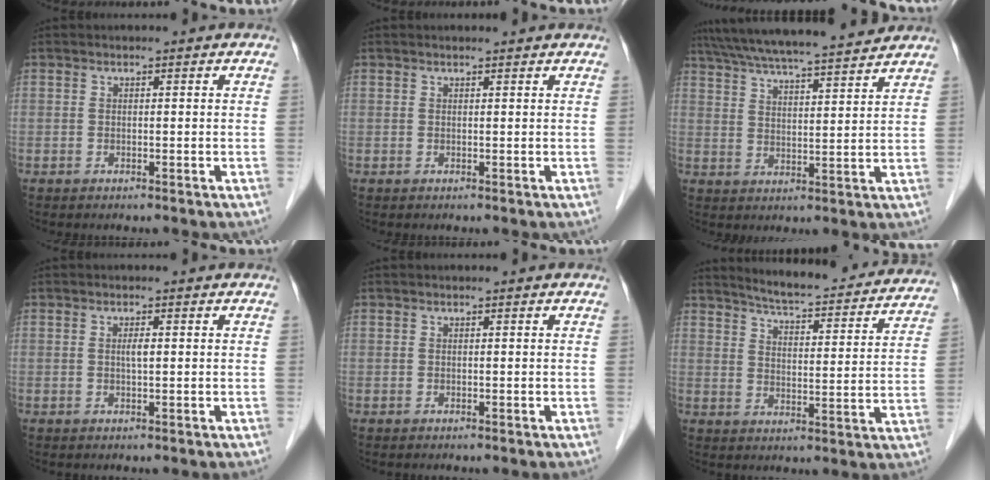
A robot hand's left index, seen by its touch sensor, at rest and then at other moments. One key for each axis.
{"total": 1.5, "fx": 1.5, "fy": 0.1, "fz": 0.4, "tx": -0.010, "ty": 0.007, "tz": 0.017}
{"total": 18.2, "fx": 16.3, "fy": 0.9, "fz": 8.0, "tx": -0.141, "ty": 0.026, "tz": 0.246}
{"total": 1.1, "fx": -0.1, "fy": 0.1, "fz": 1.1, "tx": -0.022, "ty": -0.003, "tz": -0.002}
{"total": 0.0}
{"total": 20.4, "fx": 19.0, "fy": 2.9, "fz": 6.8, "tx": -0.087, "ty": -0.036, "tz": 0.235}